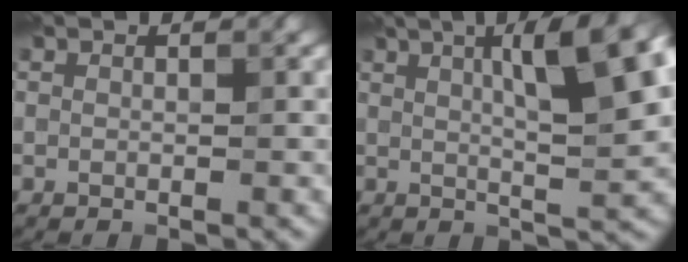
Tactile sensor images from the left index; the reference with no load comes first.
{"total": 10.6, "force": [3.4, 2.8, 9.6], "torque": [-0.114, 0.020, 0.049]}